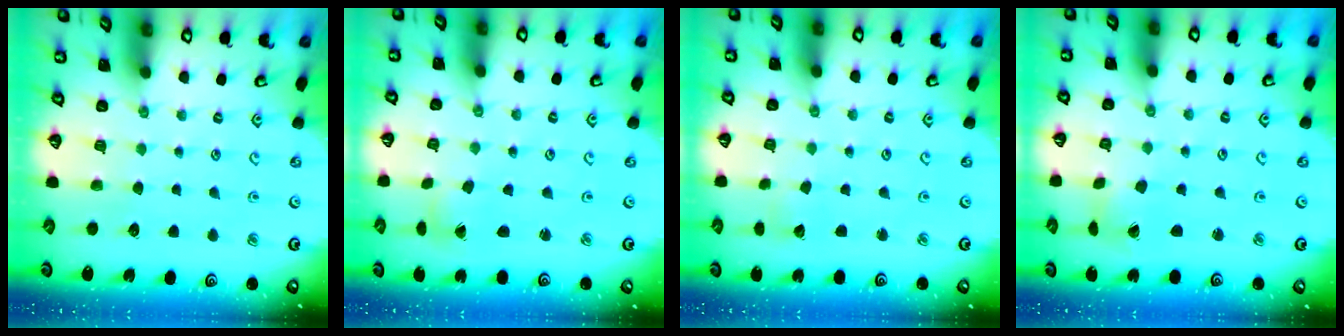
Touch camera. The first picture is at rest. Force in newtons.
{"total": 1.8, "press": 1.8, "slide": 0.1}
{"total": 2.0, "press": 2.0, "slide": 0.2}
{"total": 1.5, "press": 1.5, "slide": 0.2}